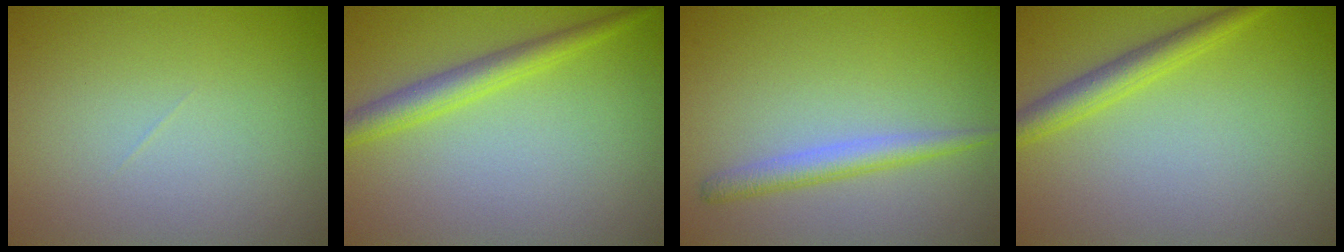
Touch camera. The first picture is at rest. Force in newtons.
{"total": 3.0, "press": 3.0, "slide": 0.1}
{"total": 2.2, "press": 2.2, "slide": 0.1}
{"total": 2.8, "press": 2.7, "slide": 0.2}